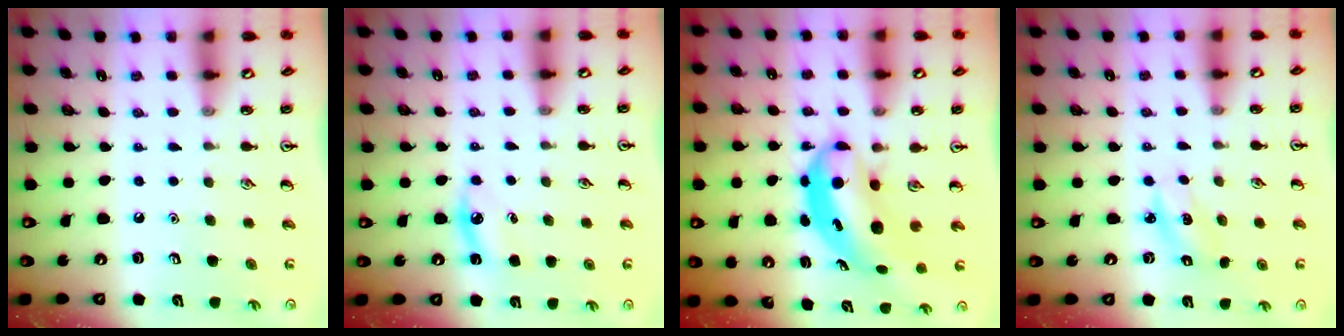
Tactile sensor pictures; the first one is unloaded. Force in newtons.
{"total": 4.9, "press": 4.7, "slide": 1.6}
{"total": 6.7, "press": 6.4, "slide": 2.0}
{"total": 2.1, "press": 2.0, "slide": 0.7}